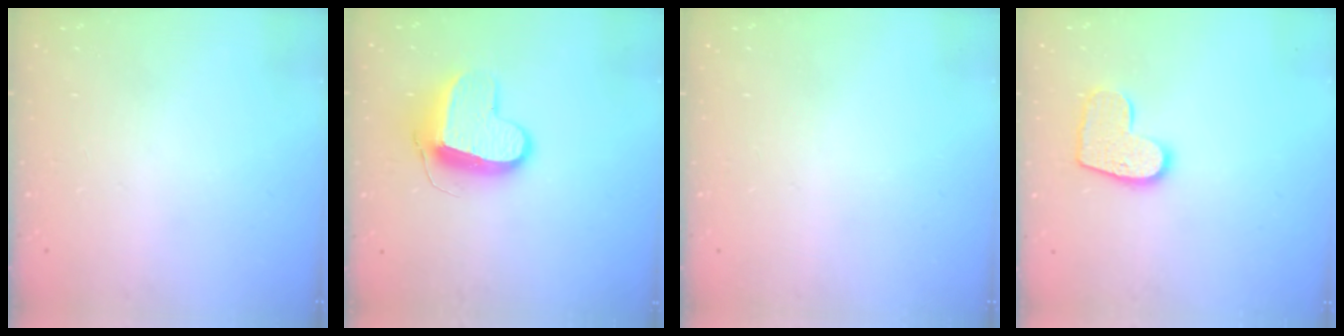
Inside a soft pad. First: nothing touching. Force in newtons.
{"total": 11.7, "press": 11.7, "slide": 0.9}
{"total": 0.0}
{"total": 11.6, "press": 11.5, "slide": 0.5}